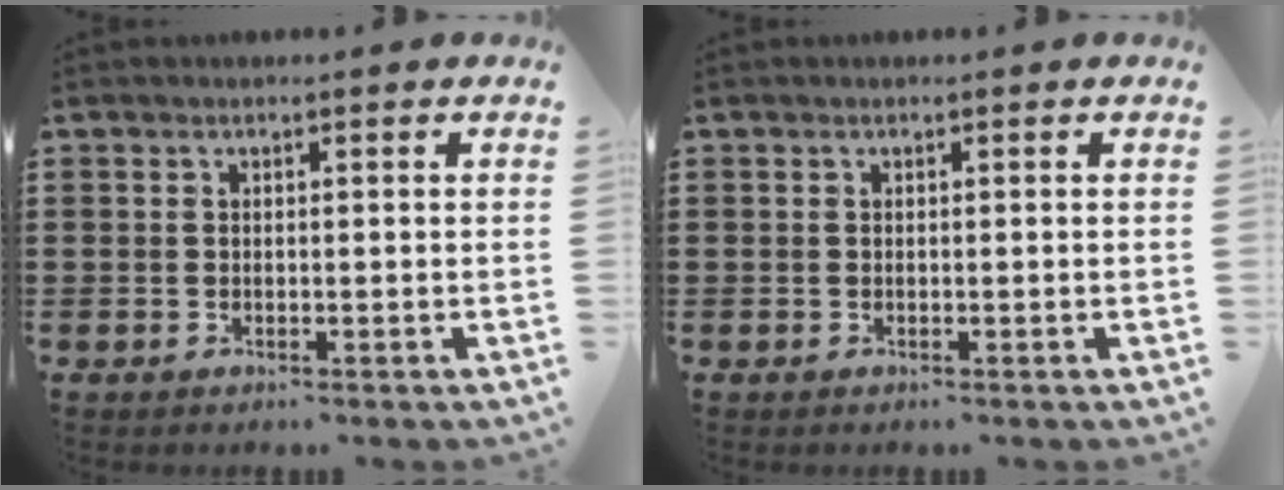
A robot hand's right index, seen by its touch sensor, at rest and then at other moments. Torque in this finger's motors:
{"motor_torque": [0.23, -0.22, 0.01, 0.00]}